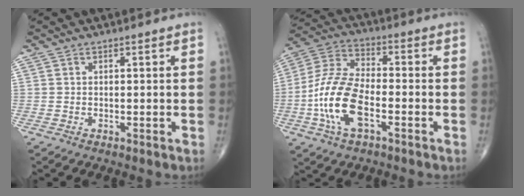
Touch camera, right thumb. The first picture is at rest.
{"total": 14.5, "force": [-4.2, 6.9, 12.0], "torque": [-0.250, 0.026, -0.085]}